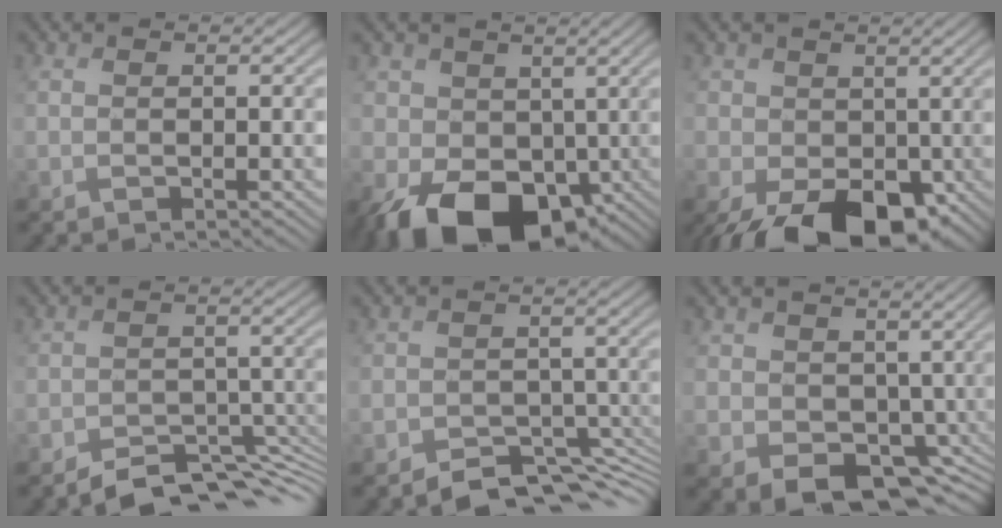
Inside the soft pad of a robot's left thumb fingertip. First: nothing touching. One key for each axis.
{"total": 12.2, "fx": -3.9, "fy": 8.9, "fz": 7.4, "tx": -0.142, "ty": -0.033, "tz": -0.064}
{"total": 11.1, "fx": -4.5, "fy": 7.1, "fz": 7.2, "tx": -0.142, "ty": -0.032, "tz": -0.071}
{"total": 6.0, "fx": -5.4, "fy": 2.3, "fz": 1.4, "tx": -0.006, "ty": -0.020, "tz": -0.093}
{"total": 5.5, "fx": -4.3, "fy": 3.1, "fz": 1.4, "tx": -0.004, "ty": -0.026, "tz": -0.073}
{"total": 7.8, "fx": -1.0, "fy": 6.5, "fz": 4.3, "tx": -0.100, "ty": -0.032, "tz": -0.014}